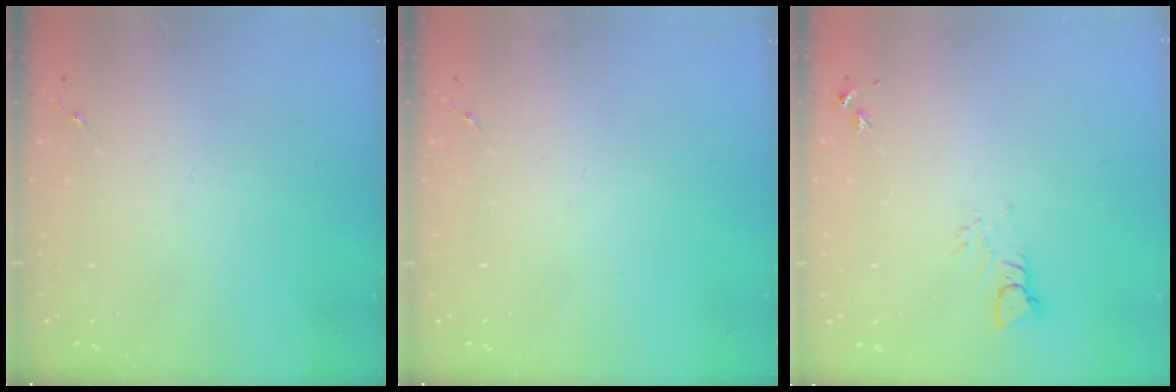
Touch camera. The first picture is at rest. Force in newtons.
{"total": 0.0}
{"total": 3.2, "press": 3.2, "slide": 0.2}